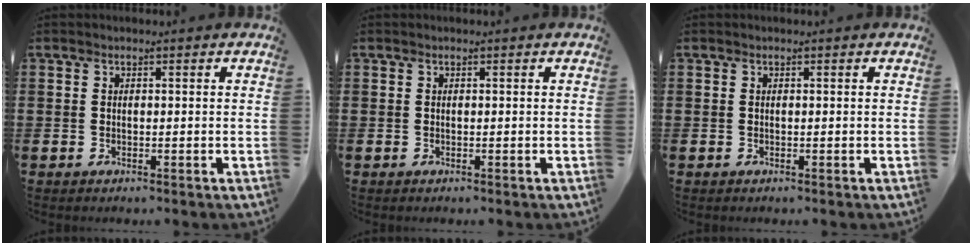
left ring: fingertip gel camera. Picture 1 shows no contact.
{"total": 0.0}
{"total": 0.0}